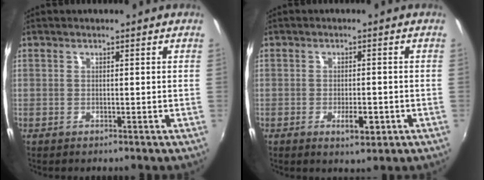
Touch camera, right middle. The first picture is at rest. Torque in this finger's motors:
{"motor_torque": [1.07, -1.07, 0.15, 0.07]}